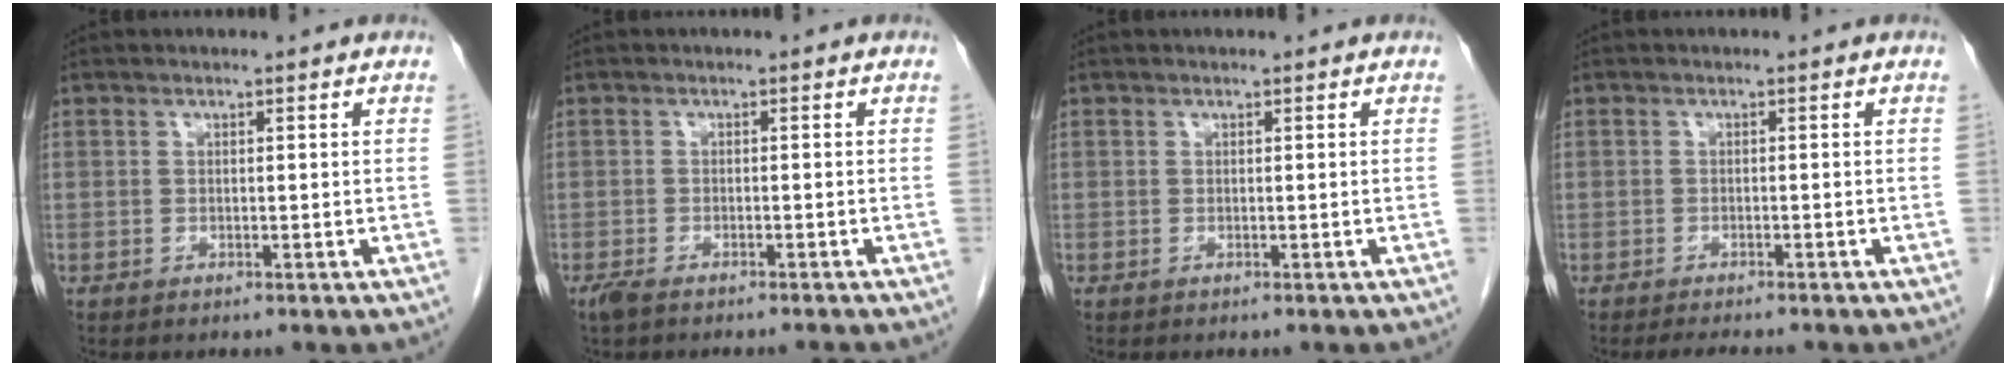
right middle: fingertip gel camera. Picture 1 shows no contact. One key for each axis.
{"total": 4.0, "fx": -3.5, "fy": 0.4, "fz": 1.9, "tx": -0.030, "ty": -0.008, "tz": -0.056}
{"total": 0.0}
{"total": 6.3, "fx": -5.3, "fy": 0.9, "fz": 3.2, "tx": -0.044, "ty": -0.013, "tz": -0.077}